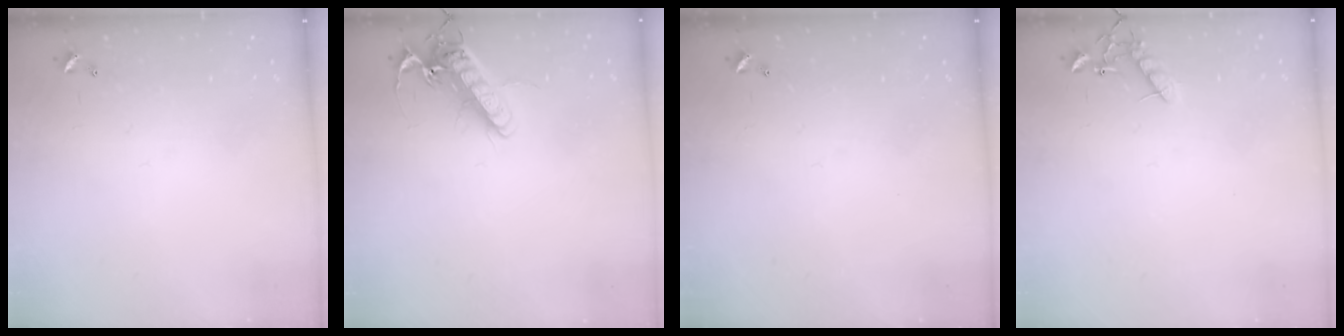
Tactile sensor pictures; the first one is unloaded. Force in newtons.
{"total": 14.8, "press": 14.6, "slide": 2.4}
{"total": 0.0}
{"total": 8.1, "press": 8.1, "slide": 0.3}